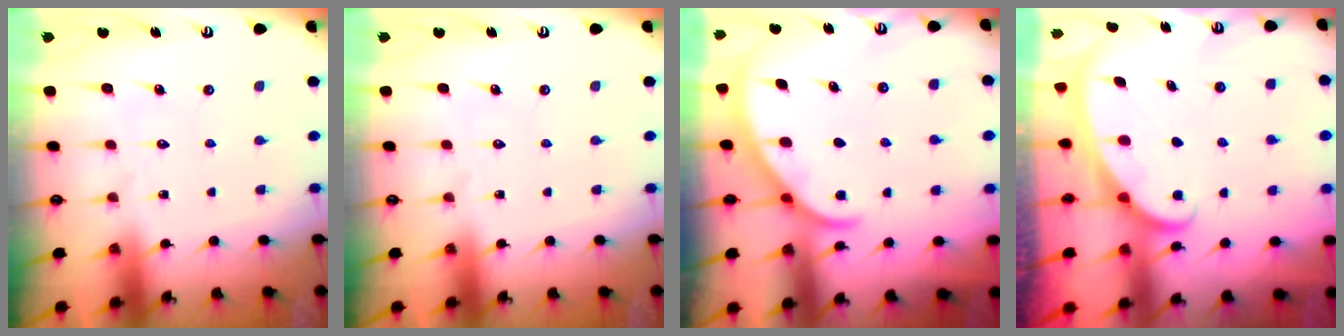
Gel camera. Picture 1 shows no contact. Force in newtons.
{"total": 0.0}
{"total": 2.8, "press": 2.8, "slide": 0.2}
{"total": 2.1, "press": 2.1, "slide": 0.2}